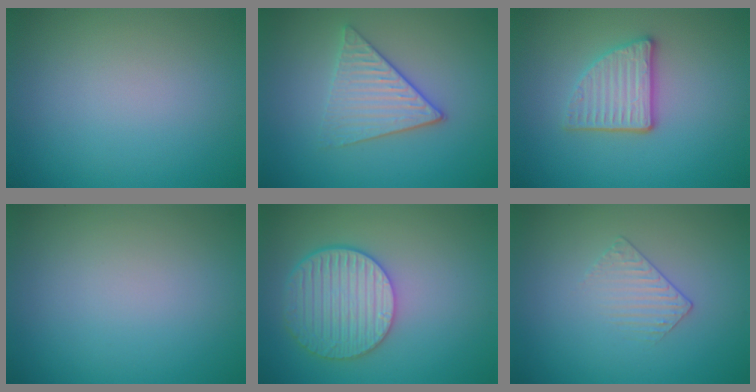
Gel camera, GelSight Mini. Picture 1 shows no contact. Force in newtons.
{"total": 3.5, "press": 3.1, "slide": 1.7}
{"total": 3.5, "press": 3.0, "slide": 1.7}
{"total": 0.0}
{"total": 5.5, "press": 4.9, "slide": 2.5}
{"total": 1.3, "press": 0.6, "slide": 1.1}